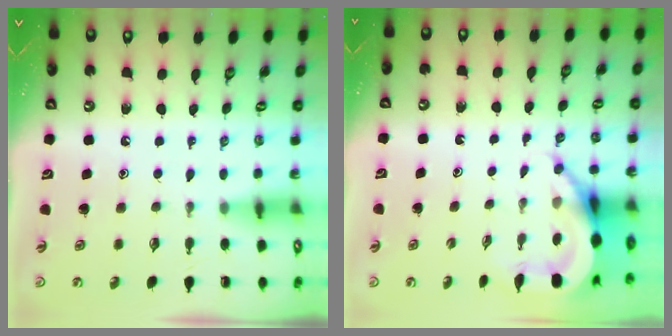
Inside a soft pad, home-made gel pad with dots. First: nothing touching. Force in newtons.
{"total": 7.1, "press": 7.1, "slide": 0.7}